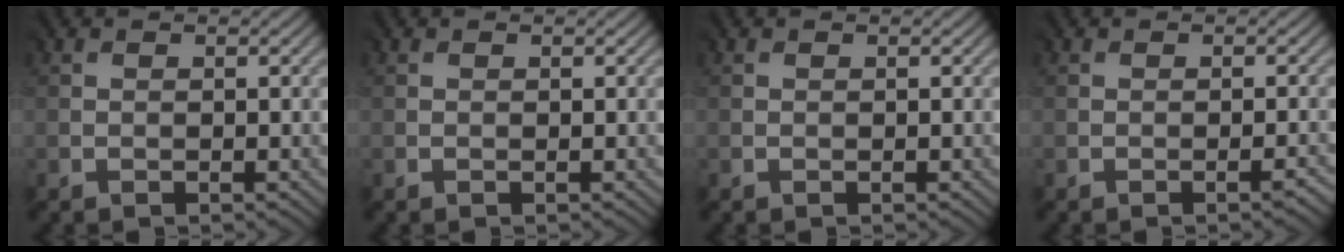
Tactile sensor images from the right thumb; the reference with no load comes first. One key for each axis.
{"total": 0.0}
{"total": 0.0}
{"total": 1.3, "fx": -1.0, "fy": -0.1, "fz": 0.9, "tx": -0.013, "ty": -0.002, "tz": -0.015}